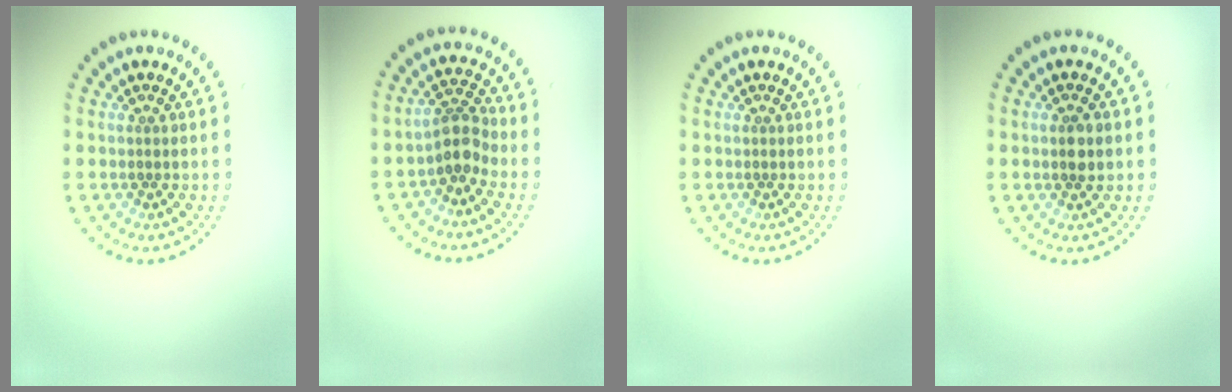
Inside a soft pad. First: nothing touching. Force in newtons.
{"total": 2.9, "press": 2.3, "slide": 1.8}
{"total": 0.0}
{"total": 1.6, "press": 1.5, "slide": 0.3}